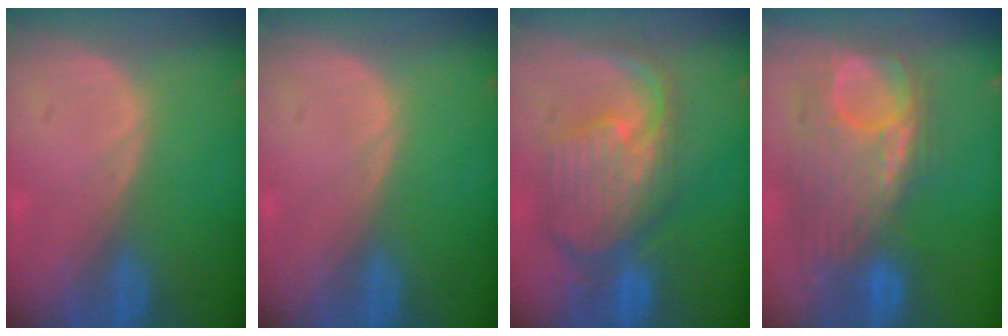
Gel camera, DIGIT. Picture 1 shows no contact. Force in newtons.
{"total": 0.0}
{"total": 10.5, "press": 9.4, "slide": 4.8}
{"total": 11.0, "press": 10.4, "slide": 3.5}